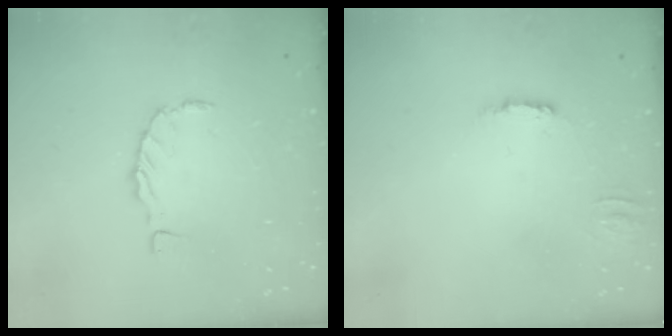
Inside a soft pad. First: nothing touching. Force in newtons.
{"total": 3.5, "press": 3.5, "slide": 0.1}